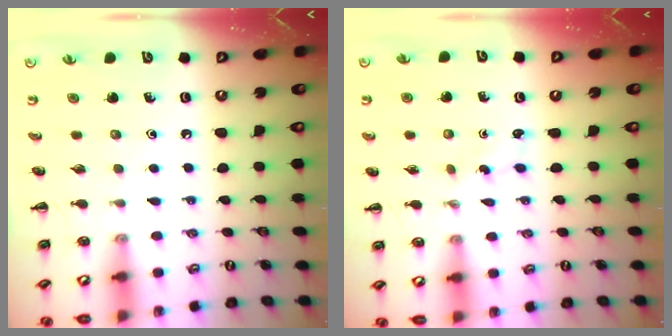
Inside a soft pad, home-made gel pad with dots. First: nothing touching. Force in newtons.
{"total": 2.7, "press": 2.5, "slide": 0.9}